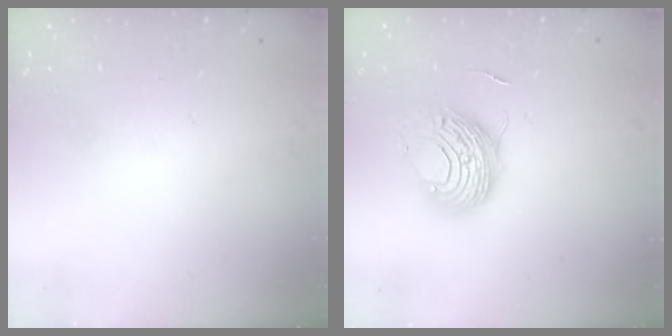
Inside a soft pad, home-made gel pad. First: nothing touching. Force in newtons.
{"total": 10.4, "press": 10.4, "slide": 0.5}